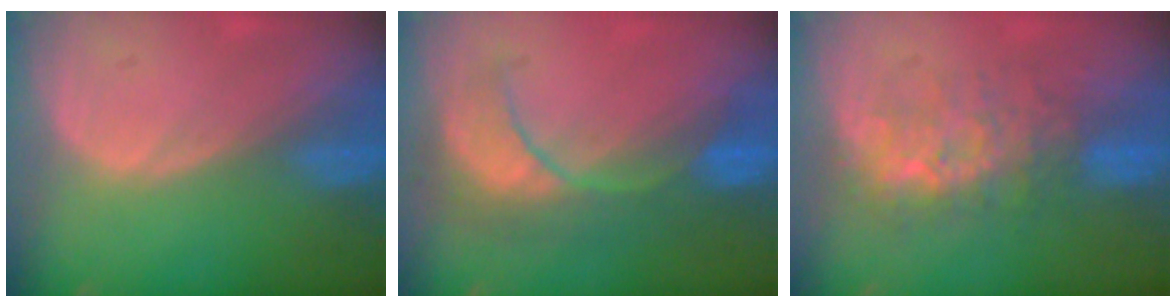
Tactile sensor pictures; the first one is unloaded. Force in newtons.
{"total": 8.1, "press": 8.1, "slide": 0.8}
{"total": 7.6, "press": 7.3, "slide": 2.0}